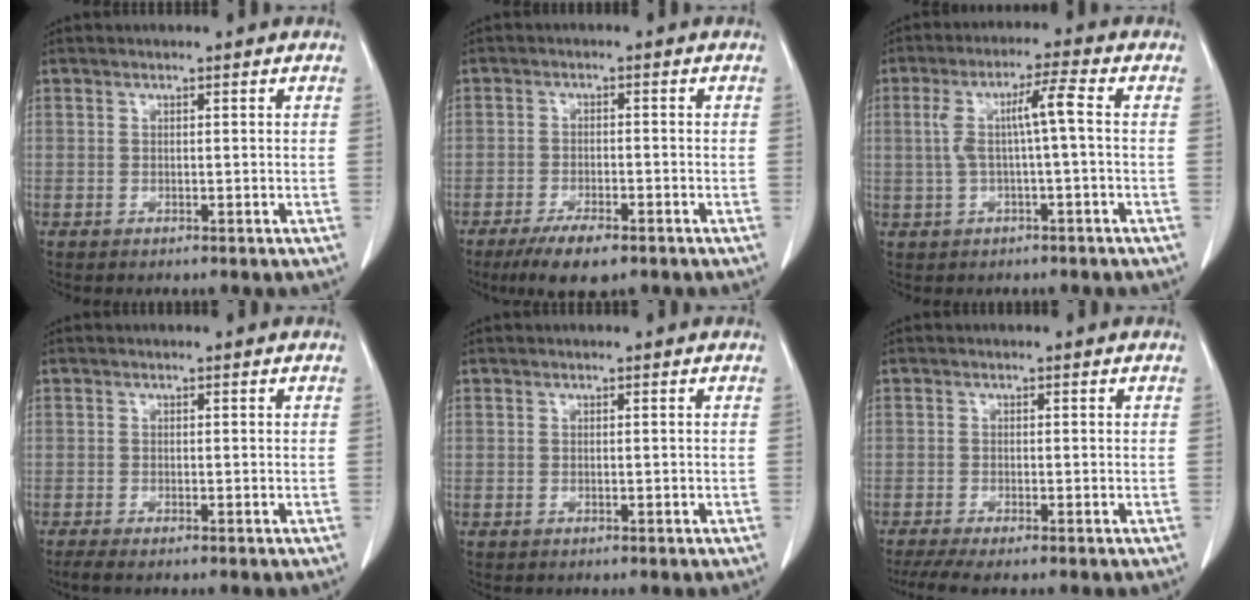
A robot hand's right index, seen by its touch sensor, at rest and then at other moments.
{"total": 6.1, "force": [-4.1, 1.7, 4.2], "torque": [-0.073, -0.009, -0.067]}
{"total": 6.1, "force": [0.3, 0.2, 6.1], "torque": [-0.120, 0.026, 0.010]}
{"total": 1.2, "force": [-0.8, 0.1, 0.9], "torque": [-0.023, -0.003, -0.018]}
{"total": 0.0}
{"total": 3.9, "force": [-2.7, 0.5, 2.8], "torque": [-0.049, -0.009, -0.048]}